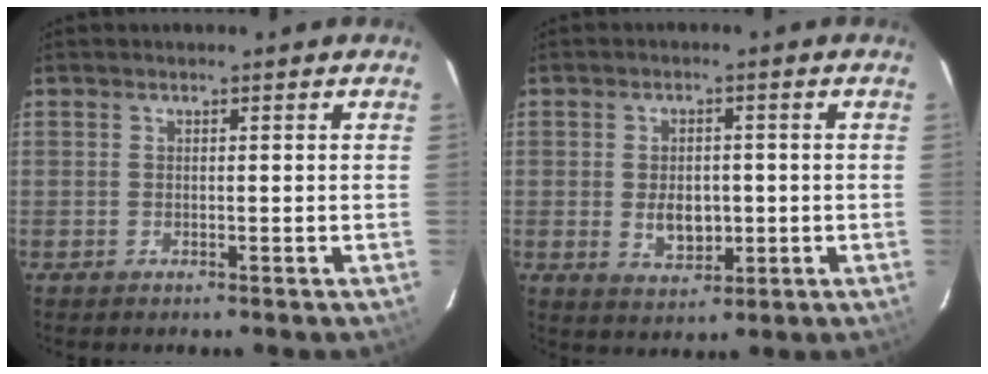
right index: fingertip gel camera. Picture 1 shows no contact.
{"total": 5.8, "force": [-0.7, 4.0, 4.1], "torque": [-0.077, -0.001, -0.004]}